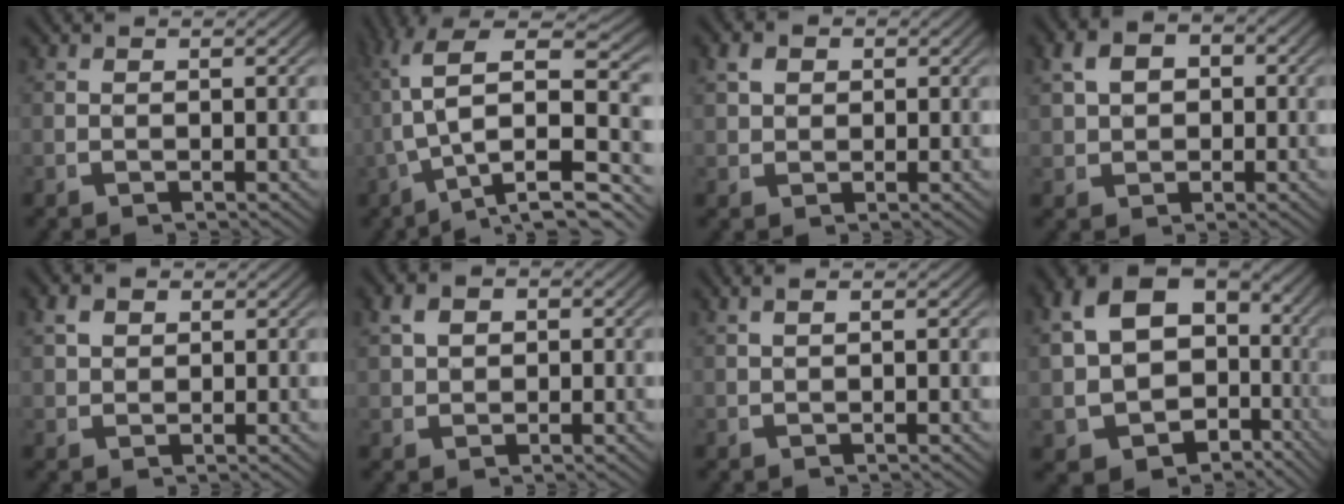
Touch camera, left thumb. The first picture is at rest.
{"total": 9.7, "force": [0.5, 5.1, 8.3], "torque": [-0.155, -0.022, 0.031]}
{"total": 2.4, "force": [1.2, 1.8, 1.1], "torque": [-0.025, -0.003, 0.026]}
{"total": 4.7, "force": [1.0, 3.6, 2.8], "torque": [-0.056, -0.003, 0.023]}
{"total": 2.1, "force": [1.3, 1.4, 0.9], "torque": [-0.020, -0.002, 0.030]}
{"total": 2.8, "force": [1.0, 2.2, 1.5], "torque": [-0.034, -0.001, 0.021]}
{"total": 1.0, "force": [0.6, 0.1, 0.8], "torque": [-0.014, 0.004, 0.015]}
{"total": 14.8, "force": [-2.3, 12.2, 7.9], "torque": [-0.209, -0.079, -0.009]}